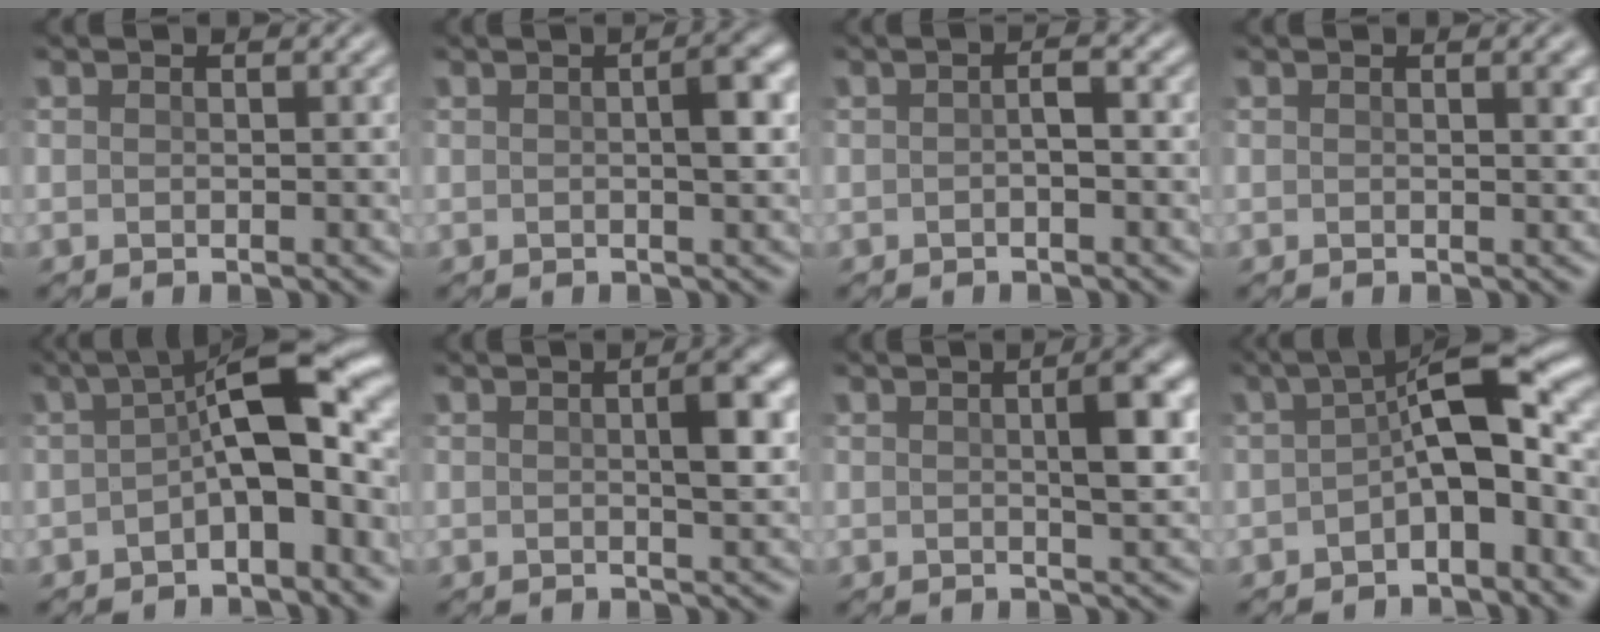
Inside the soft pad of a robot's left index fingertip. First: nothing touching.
{"total": 3.0, "force": [0.2, 1.0, 2.8], "torque": [-0.047, 0.008, 0.003]}
{"total": 1.4, "force": [-0.3, 0.3, 1.3], "torque": [-0.030, 0.003, -0.004]}
{"total": 1.1, "force": [0.5, 0.4, 0.8], "torque": [-0.019, 0.001, 0.007]}
{"total": 10.4, "force": [-0.5, 4.3, 9.5], "torque": [-0.137, 0.024, -0.019]}
{"total": 3.7, "force": [0.5, 1.1, 3.5], "torque": [-0.055, 0.008, 0.009]}
{"total": 4.1, "force": [0.6, 1.1, 3.9], "torque": [-0.062, 0.010, 0.012]}
{"total": 9.4, "force": [-1.0, 4.0, 8.4], "torque": [-0.121, 0.023, -0.026]}